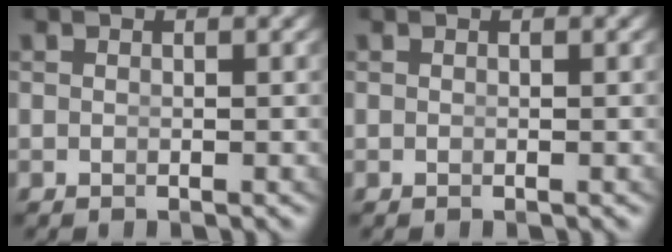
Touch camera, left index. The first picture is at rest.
{"total": 0.0}